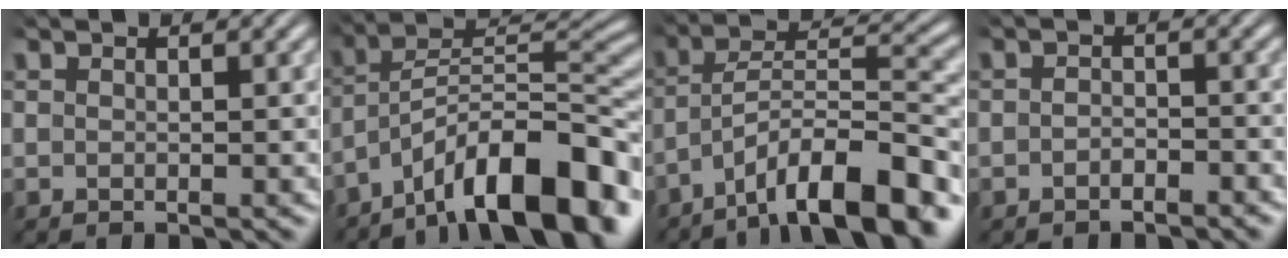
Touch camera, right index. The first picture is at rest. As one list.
[{"total": 10.0, "force": [-3.4, 4.8, 8.0], "torque": [-0.127, -0.020, -0.049]}, {"total": 7.9, "force": [-3.9, 2.7, 6.4], "torque": [-0.097, -0.005, -0.058]}, {"total": 1.6, "force": [-1.6, 0.4, 0.3], "torque": [0.001, -0.006, -0.026]}]